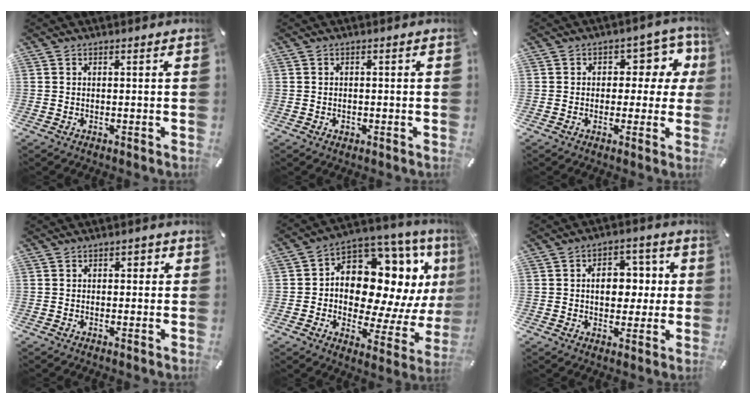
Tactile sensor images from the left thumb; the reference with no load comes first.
{"total": 1.0, "force": [-0.4, 0.9, 0.3], "torque": [-0.005, 0.003, -0.010]}
{"total": 8.2, "force": [2.0, 6.0, 5.3], "torque": [-0.056, -0.011, 0.029]}
{"total": 1.5, "force": [-0.3, 1.3, 0.8], "torque": [-0.008, 0.007, -0.011]}
{"total": 17.6, "force": [5.6, 11.6, 12.0], "torque": [-0.191, -0.050, 0.094]}
{"total": 9.6, "force": [0.7, 7.2, 6.3], "torque": [-0.073, 0.000, 0.007]}